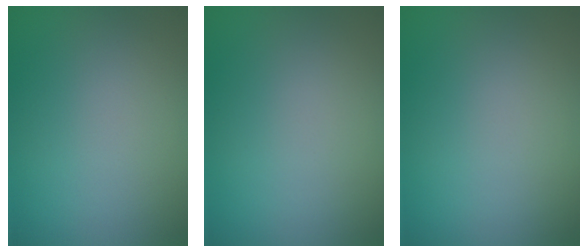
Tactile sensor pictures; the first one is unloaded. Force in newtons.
{"total": 0.0}
{"total": 0.0}